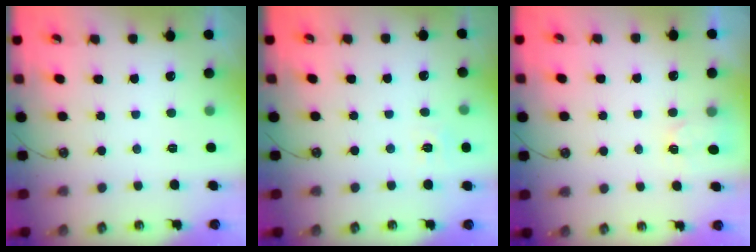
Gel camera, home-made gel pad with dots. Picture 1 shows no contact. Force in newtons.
{"total": 5.4, "press": 5.4, "slide": 0.8}
{"total": 2.6, "press": 2.5, "slide": 0.4}